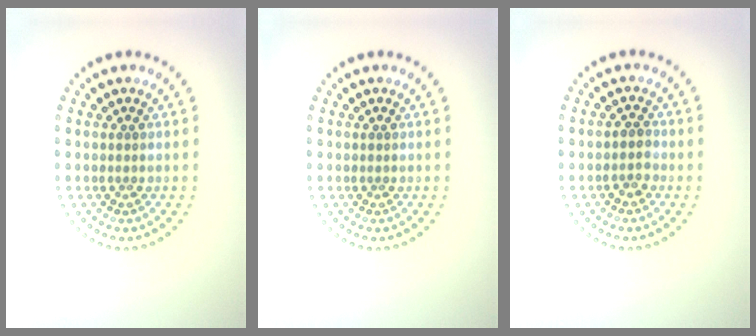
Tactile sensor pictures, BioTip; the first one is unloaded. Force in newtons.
{"total": 0.0}
{"total": 1.5, "press": 1.2, "slide": 0.9}